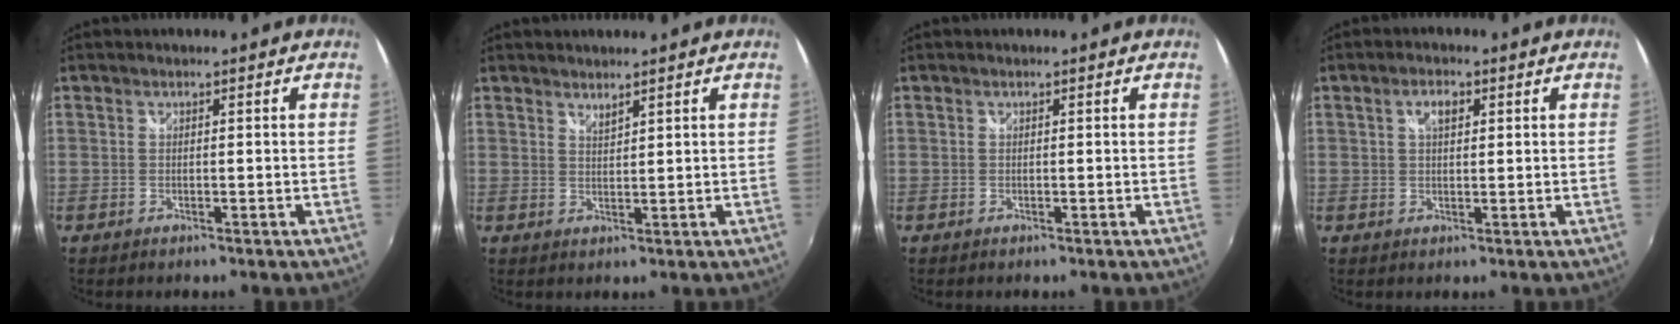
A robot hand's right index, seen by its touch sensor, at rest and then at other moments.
{"total": 1.7, "force": [1.6, 0.2, 0.5], "torque": [-0.007, 0.000, 0.027]}
{"total": 0.0}
{"total": 3.0, "force": [1.1, 1.6, 2.3], "torque": [-0.039, 0.007, 0.017]}